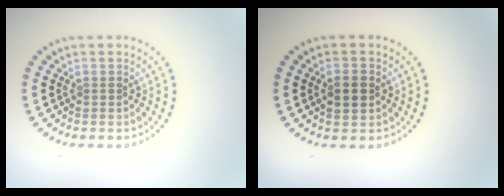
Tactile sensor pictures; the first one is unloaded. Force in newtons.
{"total": 2.1, "press": 2.1, "slide": 0.1}